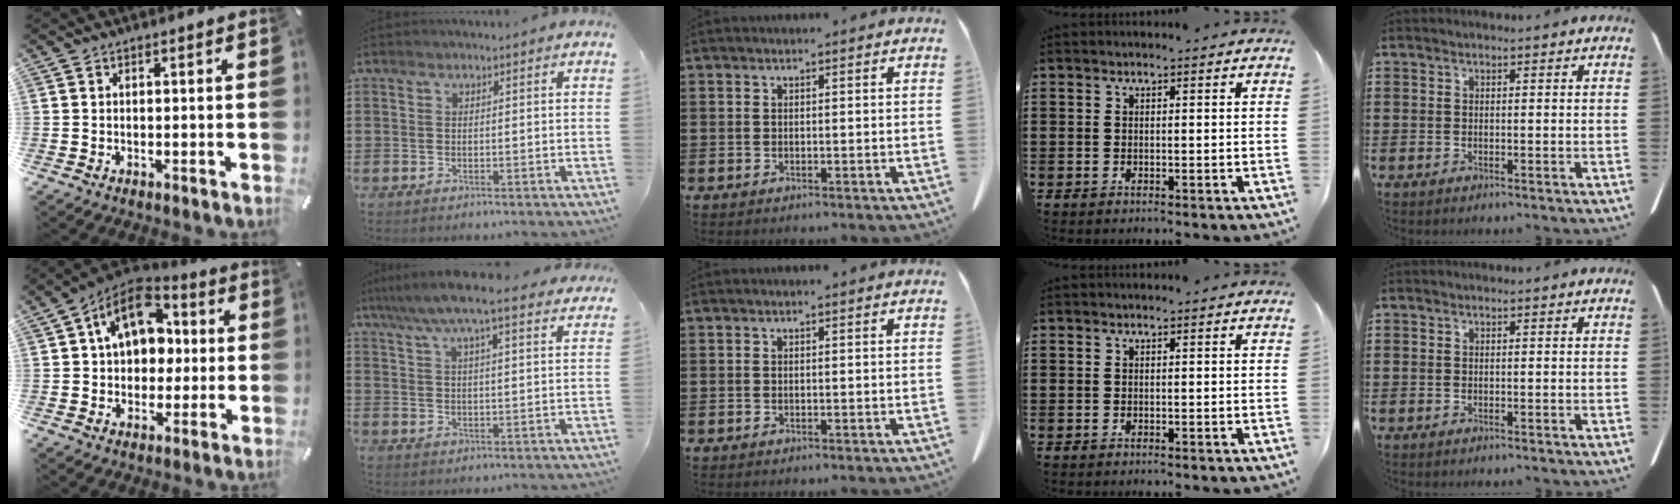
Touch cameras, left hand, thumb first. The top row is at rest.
{"thumb": {"total": 13.8, "force": [4.0, 10.5, 8.0], "torque": [-0.131, -0.012, 0.072]}, "index": {"total": 7.9, "force": [6.6, 0.6, 4.2], "torque": [-0.100, -0.020, 0.117]}}